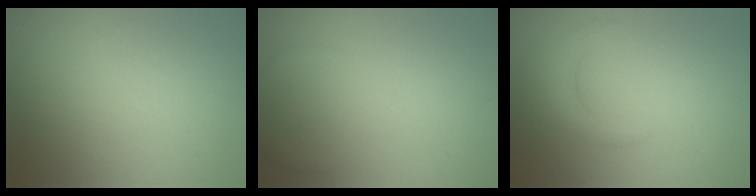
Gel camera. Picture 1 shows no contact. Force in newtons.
{"total": 1.2, "press": 1.2, "slide": 0.2}
{"total": 2.0, "press": 2.0, "slide": 0.1}